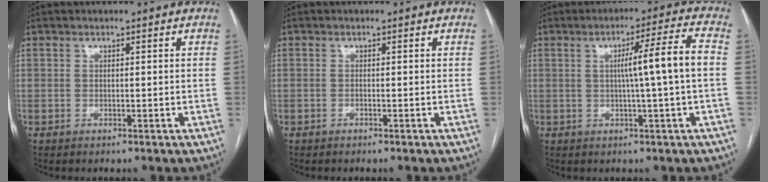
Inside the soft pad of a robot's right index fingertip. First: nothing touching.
{"total": 0.0}
{"total": 8.3, "force": [0.2, -1.3, 8.2], "torque": [-0.127, 0.009, 0.006]}